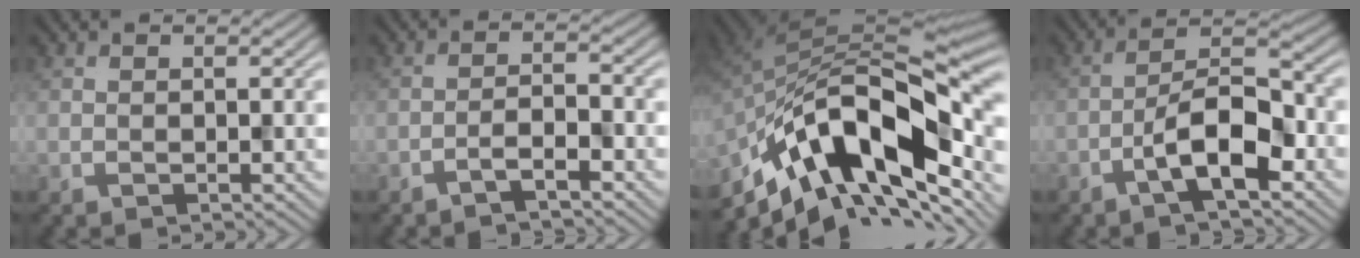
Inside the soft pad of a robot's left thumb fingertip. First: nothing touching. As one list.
[{"total": 2.5, "force": [-2.2, 0.3, 1.2], "torque": [-0.022, 0.012, -0.046]}, {"total": 17.6, "force": [-8.2, 8.4, 13.2], "torque": [-0.243, -0.013, -0.146]}, {"total": 7.4, "force": [-4.0, 2.5, 5.7], "torque": [-0.096, 0.019, -0.081]}]